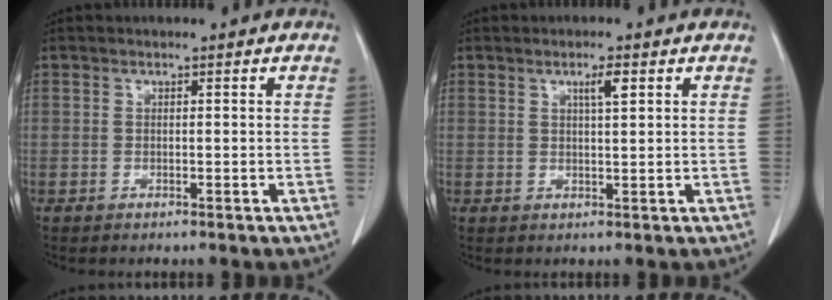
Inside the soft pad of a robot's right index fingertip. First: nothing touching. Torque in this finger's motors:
{"motor_torque": [0.30, 0.15, 0.04, 0.02]}